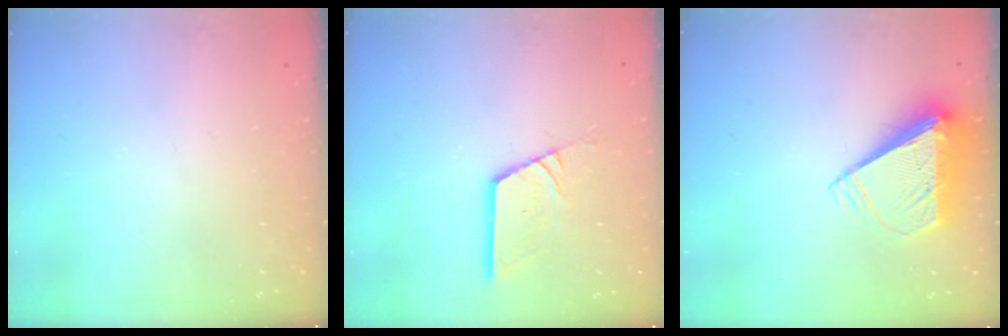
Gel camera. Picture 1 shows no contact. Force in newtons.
{"total": 10.1, "press": 10.1, "slide": 1.1}
{"total": 8.6, "press": 8.5, "slide": 1.3}